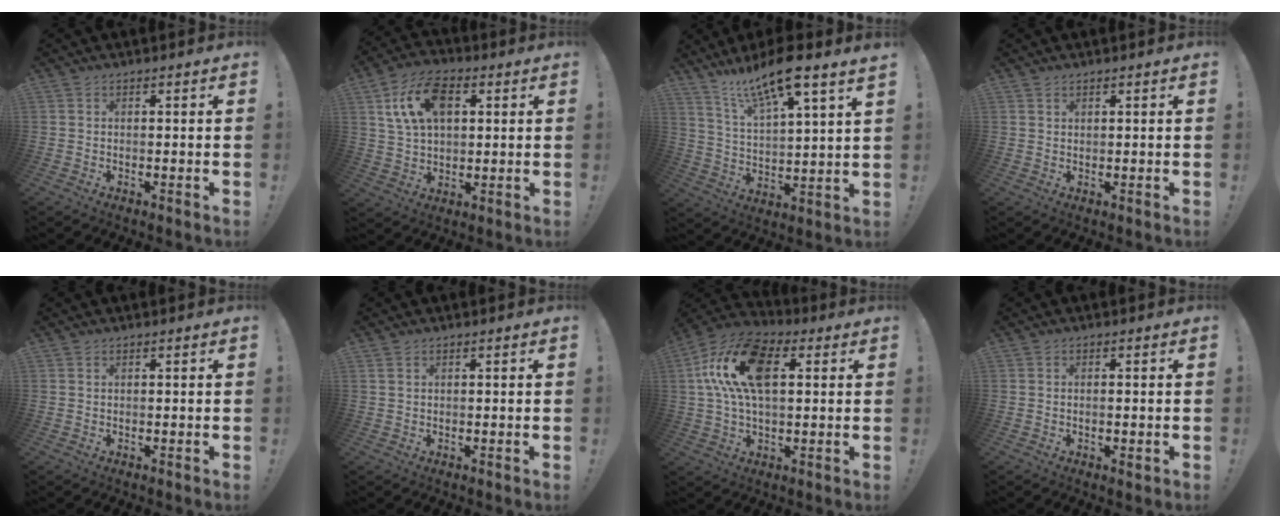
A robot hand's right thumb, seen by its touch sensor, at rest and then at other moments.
{"total": 14.0, "force": [4.9, 8.6, 9.8], "torque": [-0.168, 0.004, 0.093]}
{"total": 13.8, "force": [10.6, 2.0, 8.7], "torque": [-0.155, -0.068, 0.175]}
{"total": 1.0, "force": [0.8, 0.4, 0.4], "torque": [-0.003, -0.002, 0.015]}
{"total": 0.0}
{"total": 1.1, "force": [0.7, 0.6, 0.7], "torque": [-0.016, 0.004, 0.013]}
{"total": 19.3, "force": [4.8, 10.8, 15.3], "torque": [-0.281, 0.011, 0.083]}
{"total": 1.5, "force": [-0.2, 0.4, 1.4], "torque": [-0.014, -0.003, -0.005]}